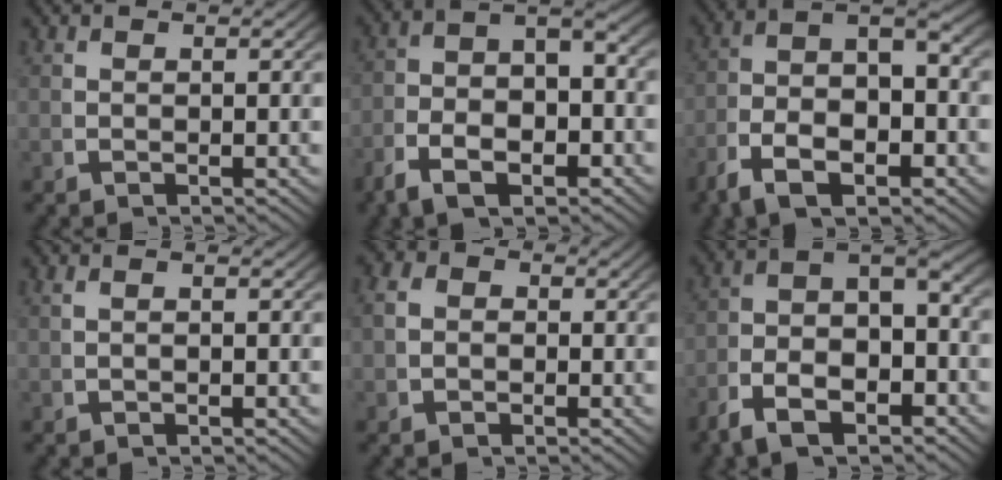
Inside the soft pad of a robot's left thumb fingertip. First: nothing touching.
{"total": 7.1, "force": [-1.6, 4.2, 5.6], "torque": [-0.091, -0.014, -0.026]}
{"total": 10.7, "force": [-1.6, 6.6, 8.2], "torque": [-0.144, -0.019, -0.028]}
{"total": 0.7, "force": [0.1, 0.0, 0.7], "torque": [-0.017, 0.005, 0.004]}
{"total": 2.3, "force": [-0.1, 2.0, 1.1], "torque": [-0.023, -0.004, -0.002]}
{"total": 9.6, "force": [-1.8, 6.1, 7.1], "torque": [-0.117, -0.013, -0.035]}